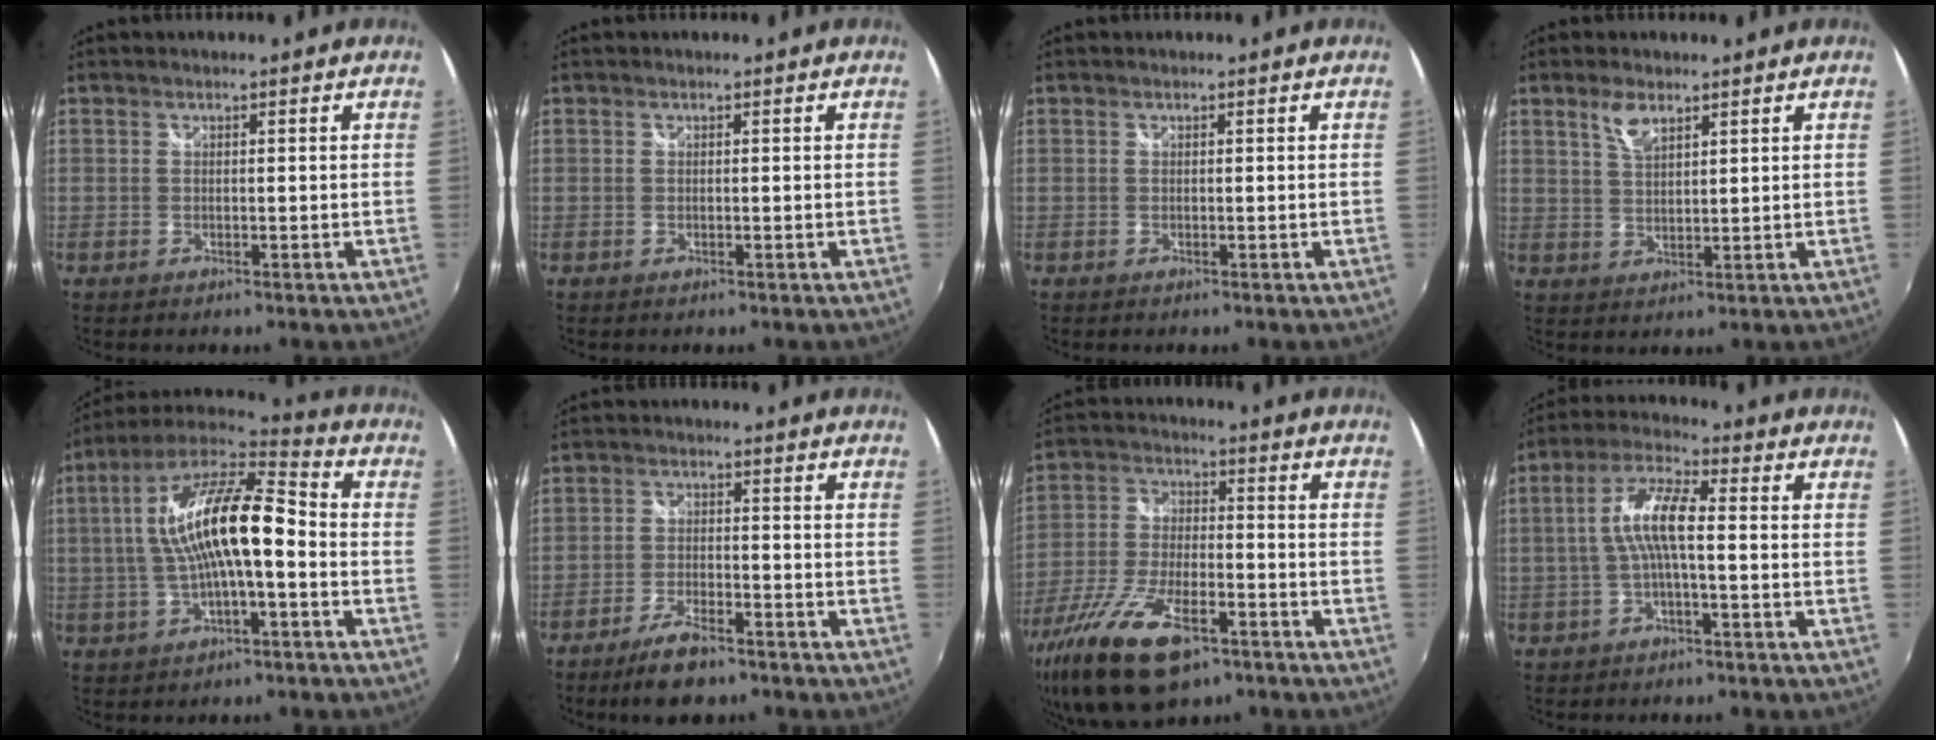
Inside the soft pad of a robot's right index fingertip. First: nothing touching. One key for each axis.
{"total": 0.0}
{"total": 0.0}
{"total": 4.2, "fx": 2.7, "fy": 1.6, "fz": 2.8, "tx": -0.052, "ty": 0.002, "tz": 0.052}
{"total": 16.7, "fx": -1.0, "fy": 4.7, "fz": 16.0, "tx": -0.294, "ty": 0.020, "tz": -0.023}
{"total": 7.9, "fx": -5.9, "fy": 2.4, "fz": 4.7, "tx": -0.109, "ty": -0.005, "tz": -0.105}
{"total": 19.0, "fx": -11.3, "fy": 7.9, "fz": 13.1, "tx": -0.279, "ty": -0.046, "tz": -0.204}
{"total": 8.1, "fx": -0.6, "fy": 1.8, "fz": 7.9, "tx": -0.166, "ty": 0.014, "tz": -0.012}